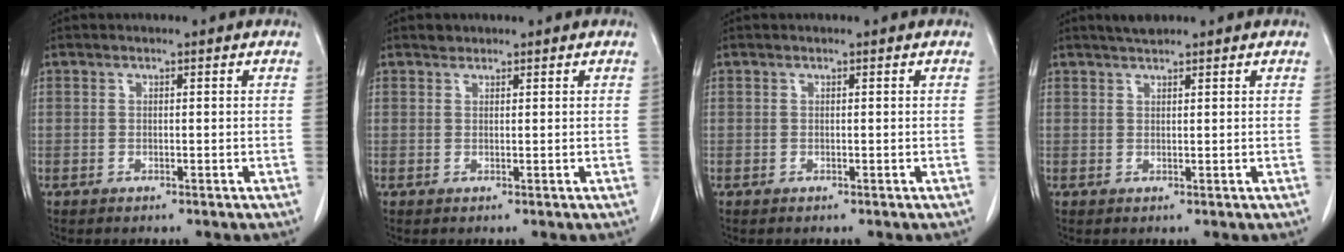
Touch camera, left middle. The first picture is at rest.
{"total": 0.8, "force": [0.7, 0.4, 0.0], "torque": [0.000, 0.002, 0.010]}
{"total": 0.0}
{"total": 1.9, "force": [1.7, 0.3, 0.8], "torque": [-0.017, 0.007, 0.032]}